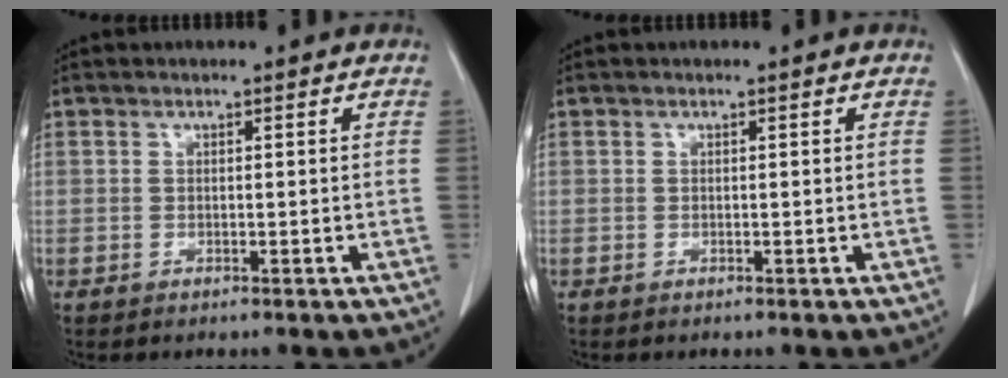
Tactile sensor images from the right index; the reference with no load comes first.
{"total": 0.0}